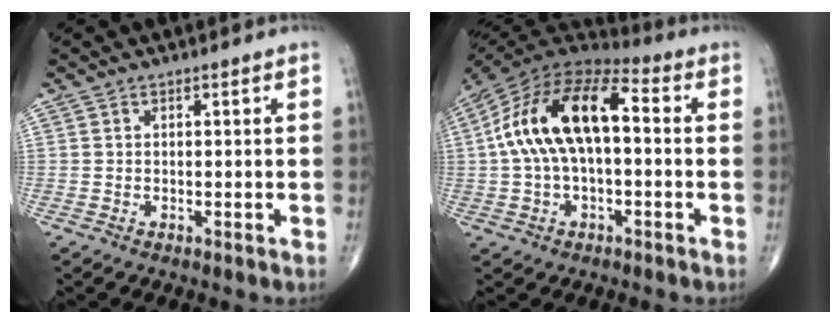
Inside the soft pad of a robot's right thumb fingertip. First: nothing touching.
{"total": 18.1, "force": [1.4, 9.2, 15.6], "torque": [-0.291, 0.045, 0.014]}